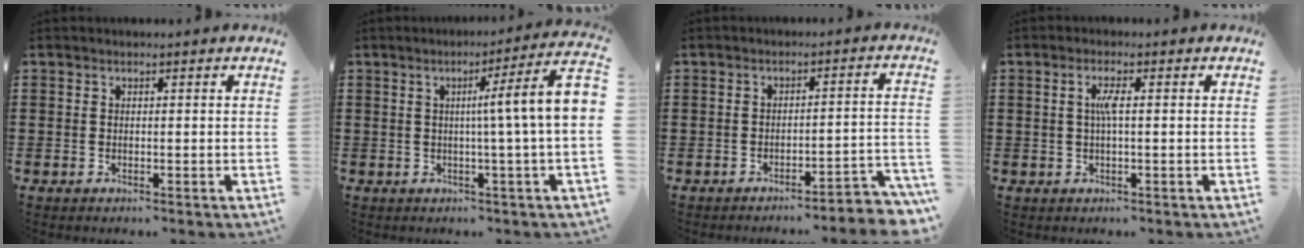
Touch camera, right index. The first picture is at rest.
{"total": 7.3, "force": [0.5, -1.2, 7.2], "torque": [-0.118, -0.023, -0.003]}
{"total": 3.5, "force": [-3.3, 0.0, 1.2], "torque": [-0.023, -0.007, -0.070]}
{"total": 2.7, "force": [0.1, 0.2, 2.7], "torque": [-0.053, -0.002, -0.001]}